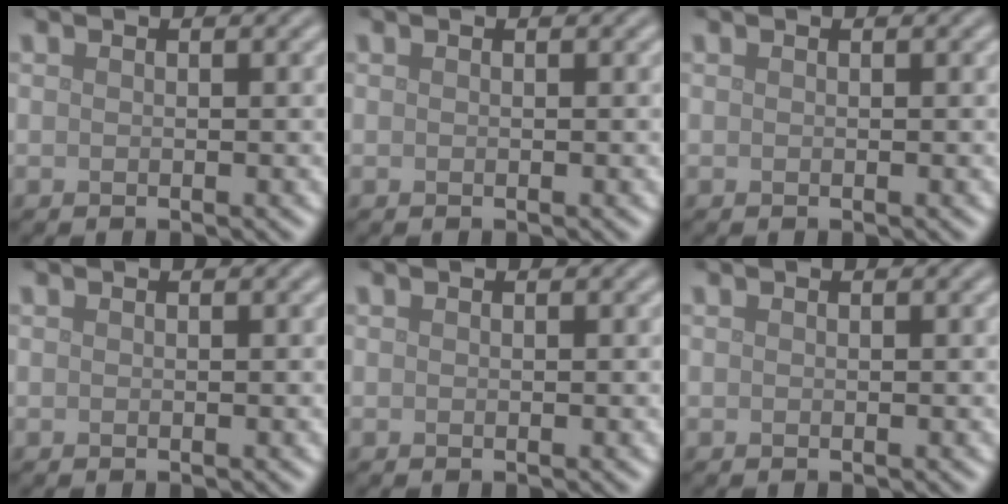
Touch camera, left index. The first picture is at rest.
{"total": 0.0}
{"total": 0.0}
{"total": 0.0}
{"total": 0.0}
{"total": 0.0}